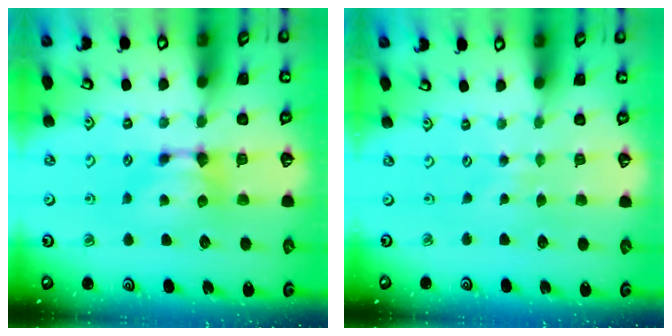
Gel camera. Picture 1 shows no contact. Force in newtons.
{"total": 3.3, "press": 3.3, "slide": 0.2}